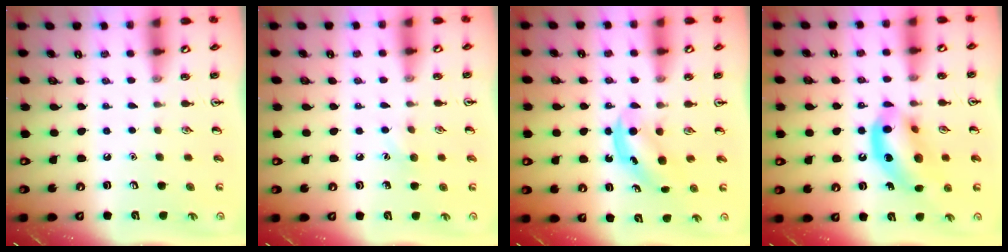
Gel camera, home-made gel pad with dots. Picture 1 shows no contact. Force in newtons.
{"total": 5.9, "press": 5.6, "slide": 1.7}
{"total": 5.0, "press": 4.9, "slide": 0.7}
{"total": 14.4, "press": 13.9, "slide": 3.5}